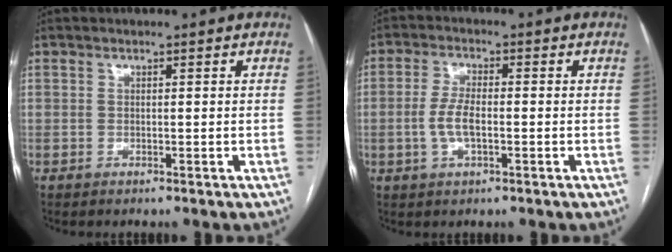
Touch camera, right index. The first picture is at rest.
{"total": 4.6, "force": [-0.8, 1.6, 4.2], "torque": [-0.096, 0.003, -0.015]}